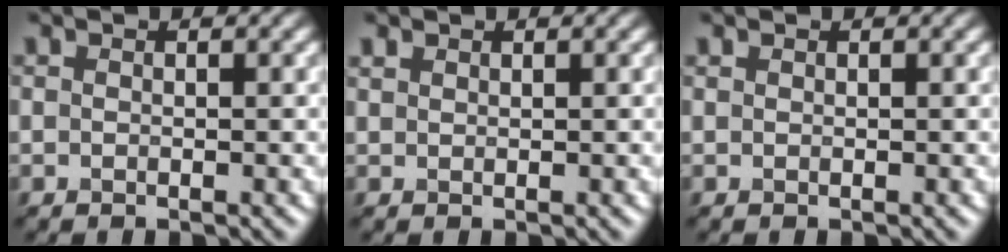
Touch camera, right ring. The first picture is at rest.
{"total": 1.0, "force": [0.3, -0.6, -0.7], "torque": [-0.002, -0.003, 0.022]}
{"total": 0.6, "force": [-0.1, -0.4, -0.4], "torque": [-0.005, -0.006, 0.005]}